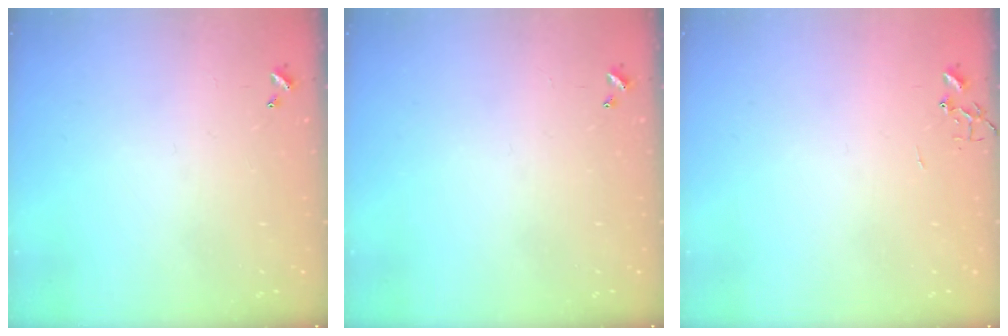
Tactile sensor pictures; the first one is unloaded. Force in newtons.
{"total": 0.0}
{"total": 0.0}